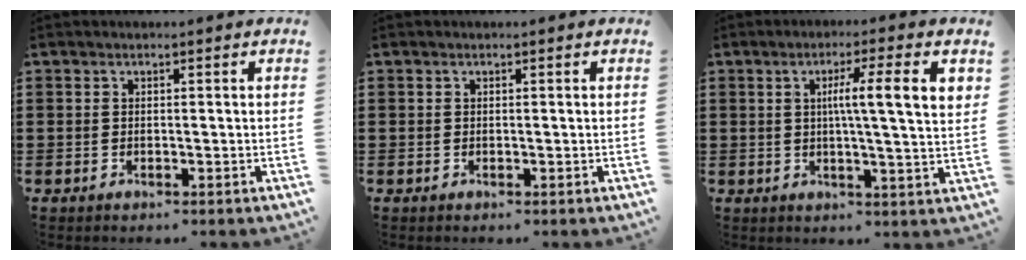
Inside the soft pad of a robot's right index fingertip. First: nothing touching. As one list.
[{"total": 0.0}, {"total": 8.3, "force": [1.9, 0.6, 8.1], "torque": [-0.139, -0.006, 0.022]}]